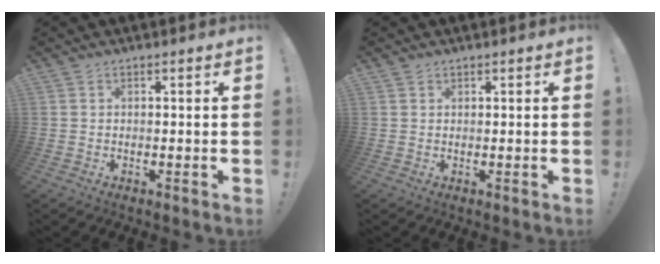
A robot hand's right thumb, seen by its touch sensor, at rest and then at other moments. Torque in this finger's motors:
{"motor_torque": [-0.05, -0.05, -0.27, 0.26, -0.04]}